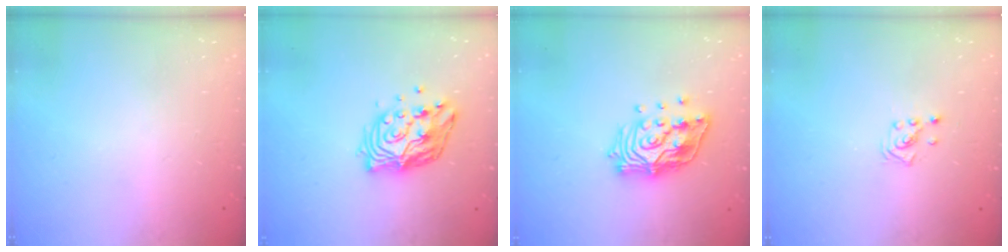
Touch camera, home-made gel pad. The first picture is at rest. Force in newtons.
{"total": 12.4, "press": 12.3, "slide": 1.1}
{"total": 15.7, "press": 15.6, "slide": 1.7}
{"total": 1.3, "press": 1.3, "slide": 0.1}